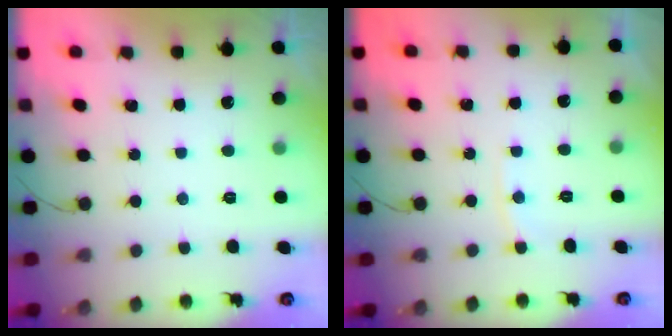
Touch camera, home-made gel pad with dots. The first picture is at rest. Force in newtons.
{"total": 3.1, "press": 3.0, "slide": 0.3}